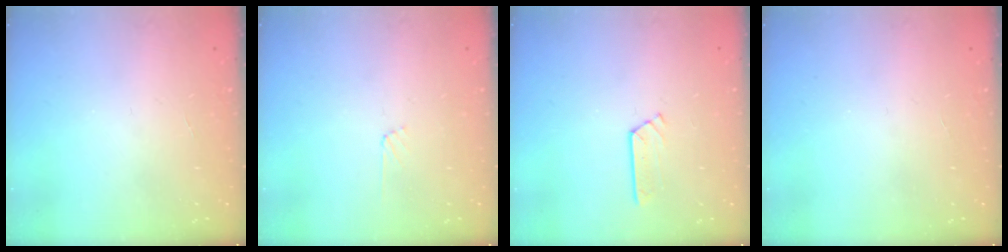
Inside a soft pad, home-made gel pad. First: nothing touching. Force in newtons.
{"total": 4.6, "press": 4.6, "slide": 0.5}
{"total": 2.4, "press": 2.4, "slide": 0.1}
{"total": 0.0}